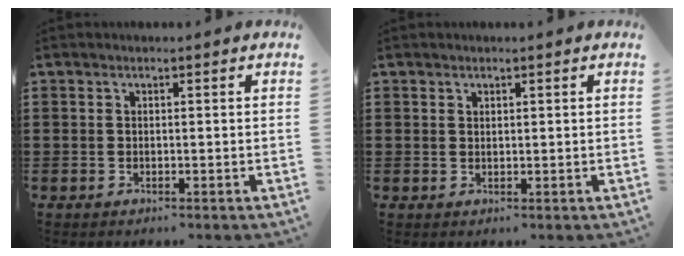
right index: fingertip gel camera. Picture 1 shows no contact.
{"total": 0.7, "force": [0.6, 0.4, 0.2], "torque": [-0.004, 0.002, 0.011]}